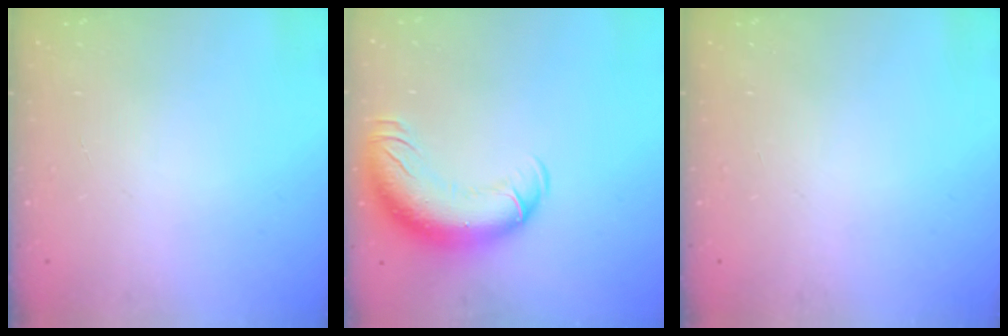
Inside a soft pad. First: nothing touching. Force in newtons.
{"total": 14.6, "press": 14.2, "slide": 3.3}
{"total": 0.0}